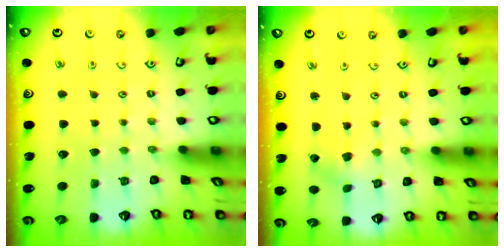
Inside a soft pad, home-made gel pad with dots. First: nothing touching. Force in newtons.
{"total": 0.6, "press": 0.5, "slide": 0.1}